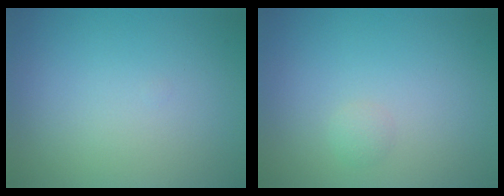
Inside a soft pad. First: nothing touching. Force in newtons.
{"total": 0.8, "press": 0.8, "slide": 0.0}